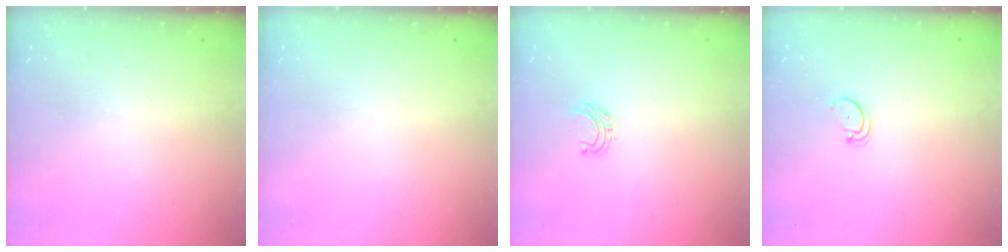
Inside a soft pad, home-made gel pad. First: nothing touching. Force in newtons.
{"total": 0.0}
{"total": 3.7, "press": 3.7, "slide": 0.3}
{"total": 2.3, "press": 2.3, "slide": 0.2}